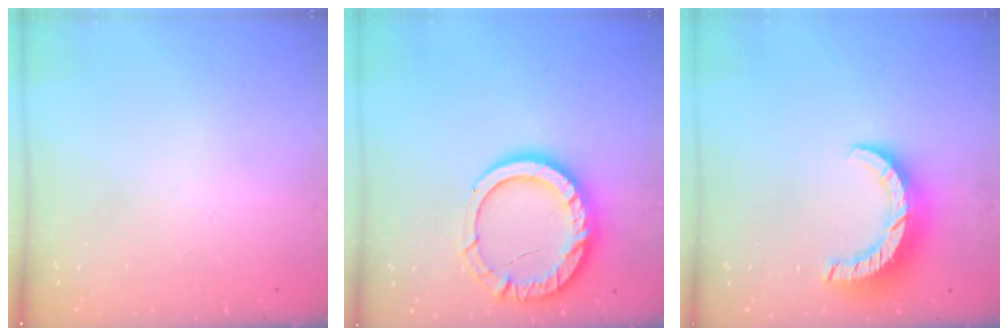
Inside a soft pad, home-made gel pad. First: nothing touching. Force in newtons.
{"total": 16.2, "press": 16.0, "slide": 2.1}
{"total": 12.8, "press": 12.8, "slide": 0.7}